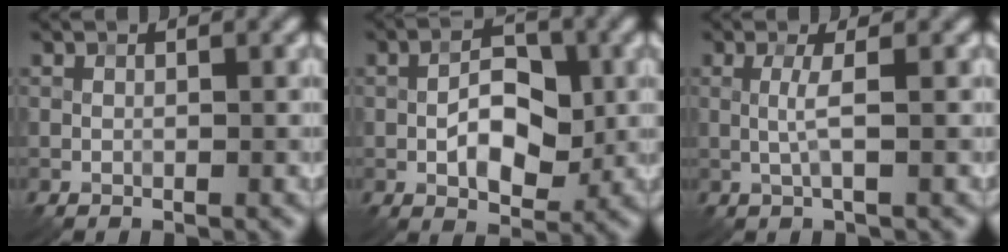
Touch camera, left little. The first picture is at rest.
{"total": 5.3, "force": [-0.8, 3.0, 4.3], "torque": [-0.069, 0.002, -0.014]}
{"total": 1.7, "force": [0.0, 0.1, 1.7], "torque": [-0.036, 0.000, -0.001]}